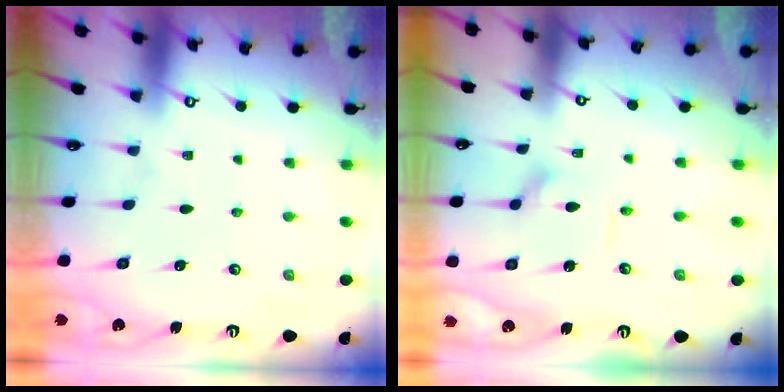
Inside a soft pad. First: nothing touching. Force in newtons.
{"total": 6.5, "press": 6.5, "slide": 0.6}